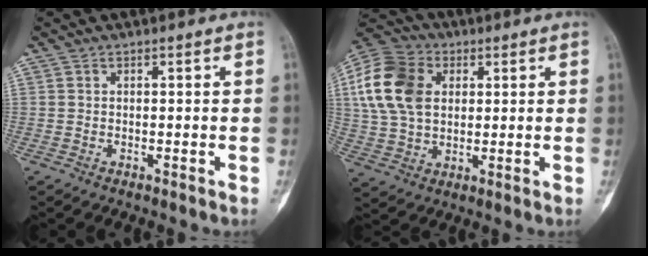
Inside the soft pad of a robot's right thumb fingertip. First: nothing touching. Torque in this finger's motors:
{"motor_torque": [0.31, 2.14, 1.04, -0.13, 0.47]}